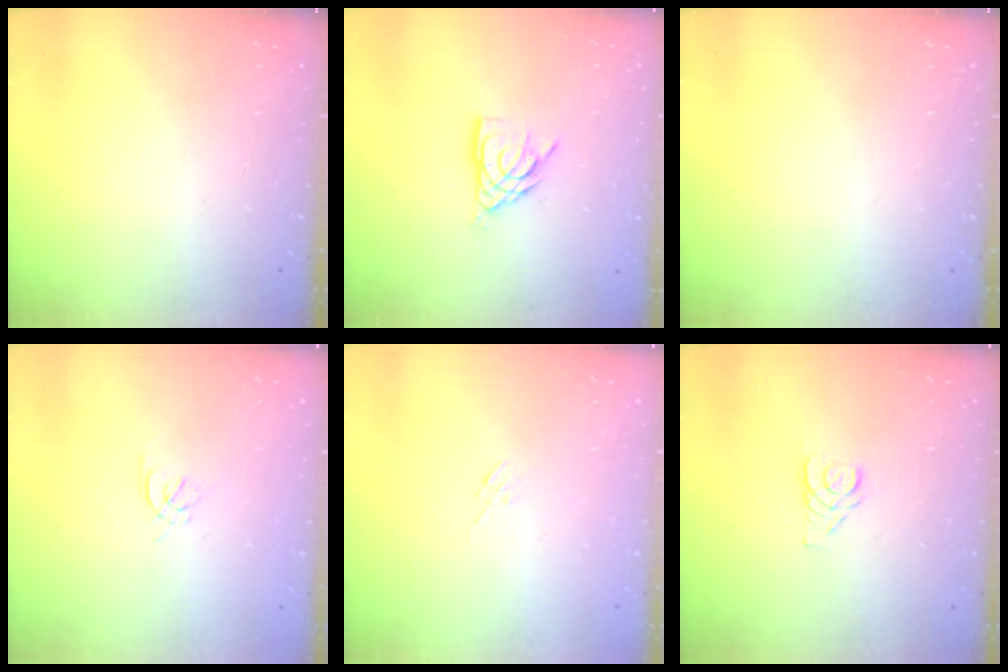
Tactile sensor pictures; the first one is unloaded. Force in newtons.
{"total": 7.9, "press": 7.8, "slide": 0.6}
{"total": 0.0}
{"total": 1.5, "press": 1.4, "slide": 0.6}
{"total": 2.7, "press": 2.7, "slide": 0.5}
{"total": 2.9, "press": 2.9, "slide": 0.3}